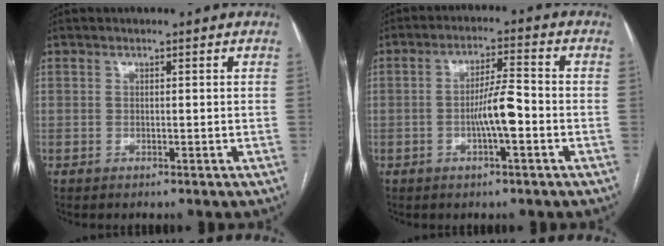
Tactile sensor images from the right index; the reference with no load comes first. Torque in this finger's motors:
{"motor_torque": [0.90, -0.10, 0.17, 0.12]}